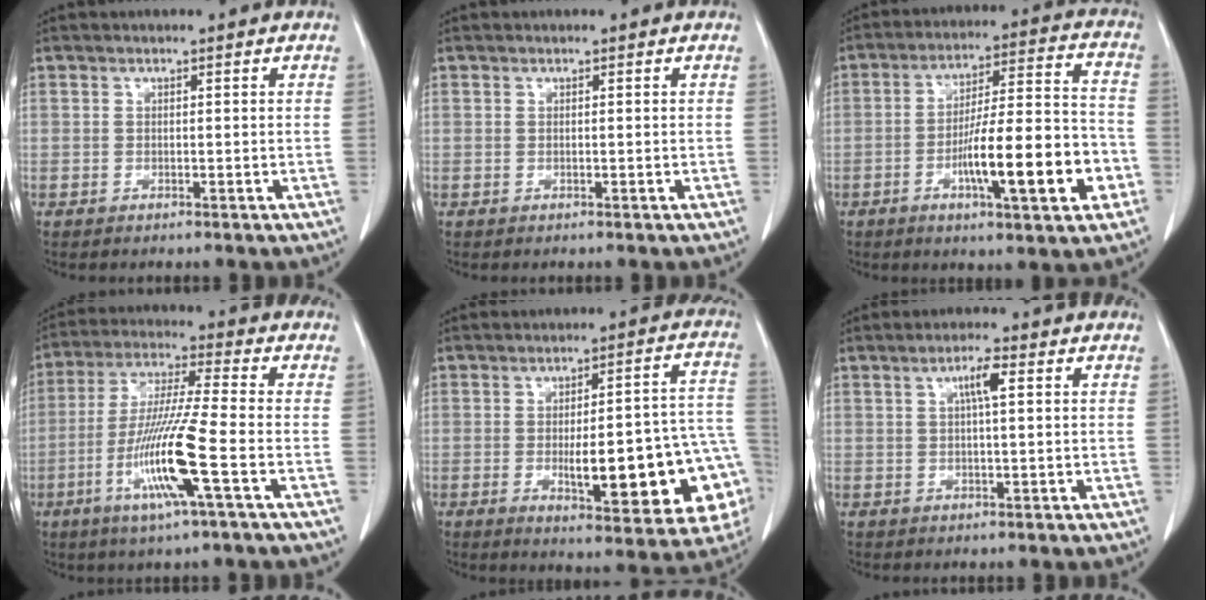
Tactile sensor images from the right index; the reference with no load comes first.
{"total": 0.0}
{"total": 17.0, "force": [-5.6, 2.9, 15.8], "torque": [-0.252, 0.012, -0.082]}
{"total": 14.0, "force": [-4.9, -0.3, 13.1], "torque": [-0.268, -0.019, -0.098]}
{"total": 22.0, "force": [-5.1, 5.2, 20.8], "torque": [-0.200, 0.025, -0.048]}
{"total": 6.3, "force": [1.7, 1.3, 5.9], "torque": [-0.112, 0.017, 0.031]}